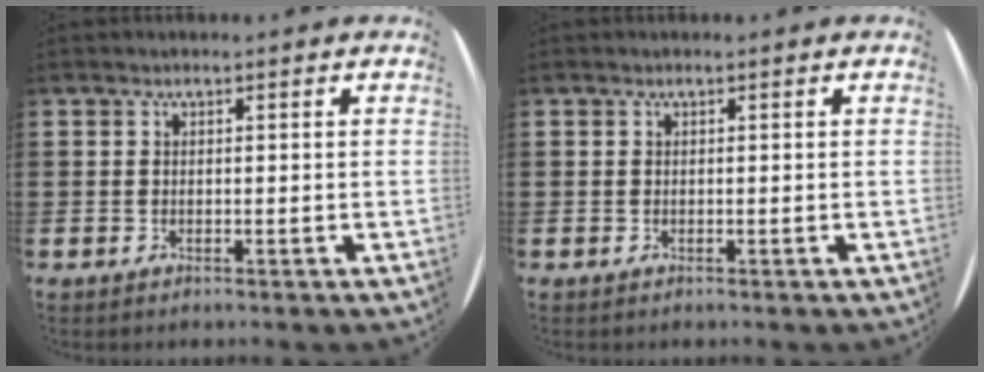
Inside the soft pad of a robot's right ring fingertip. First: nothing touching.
{"total": 0.0}